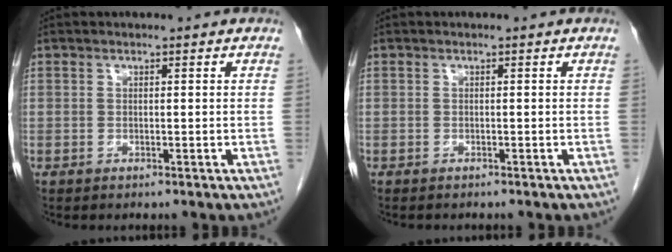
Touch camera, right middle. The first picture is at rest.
{"total": 1.3, "force": [-1.1, 0.4, 0.5], "torque": [-0.010, -0.003, -0.012]}